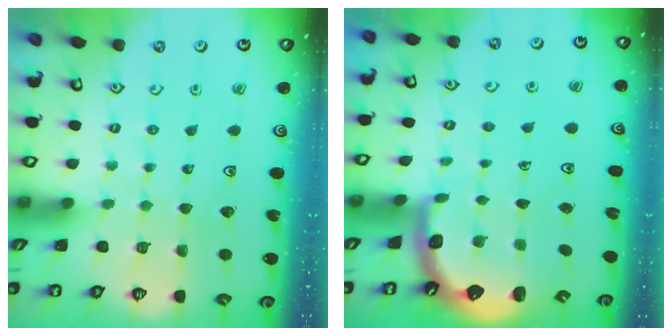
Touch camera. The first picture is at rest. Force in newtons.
{"total": 1.4, "press": 1.4, "slide": 0.1}